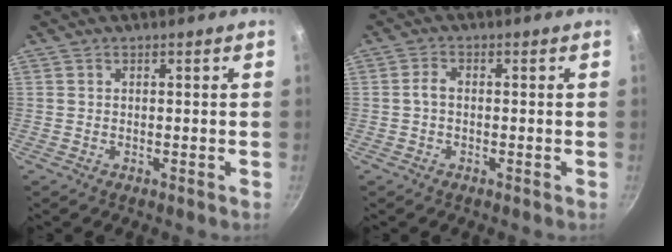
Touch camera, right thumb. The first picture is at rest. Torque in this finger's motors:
{"motor_torque": [0.48, 0.77, 0.51, -0.41, -0.01]}